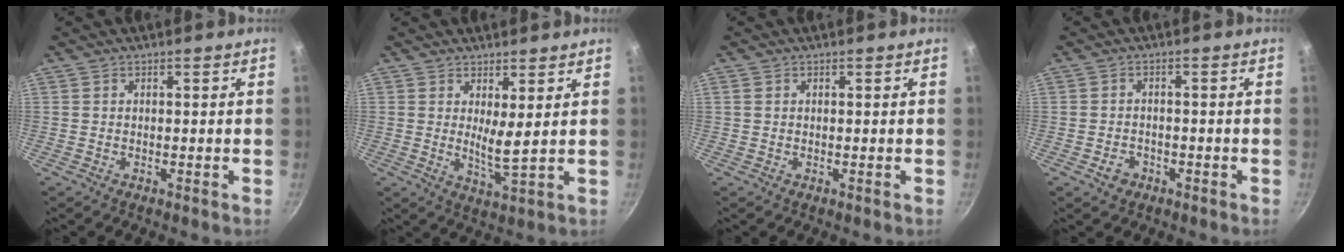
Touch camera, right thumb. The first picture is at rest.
{"total": 4.9, "force": [1.9, 0.8, 4.4], "torque": [-0.078, -0.039, 0.030]}
{"total": 0.9, "force": [0.2, 0.7, 0.4], "torque": [-0.006, 0.002, 0.002]}
{"total": 2.9, "force": [-1.5, 2.2, 1.1], "torque": [-0.010, 0.014, -0.021]}